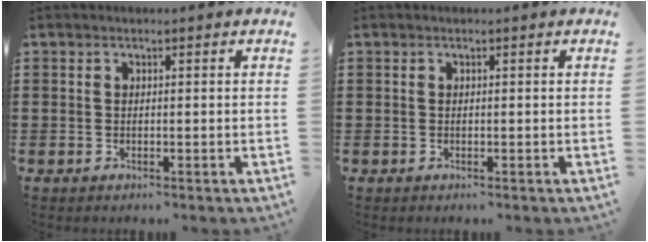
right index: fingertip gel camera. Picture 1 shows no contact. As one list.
[{"total": 0.0}]